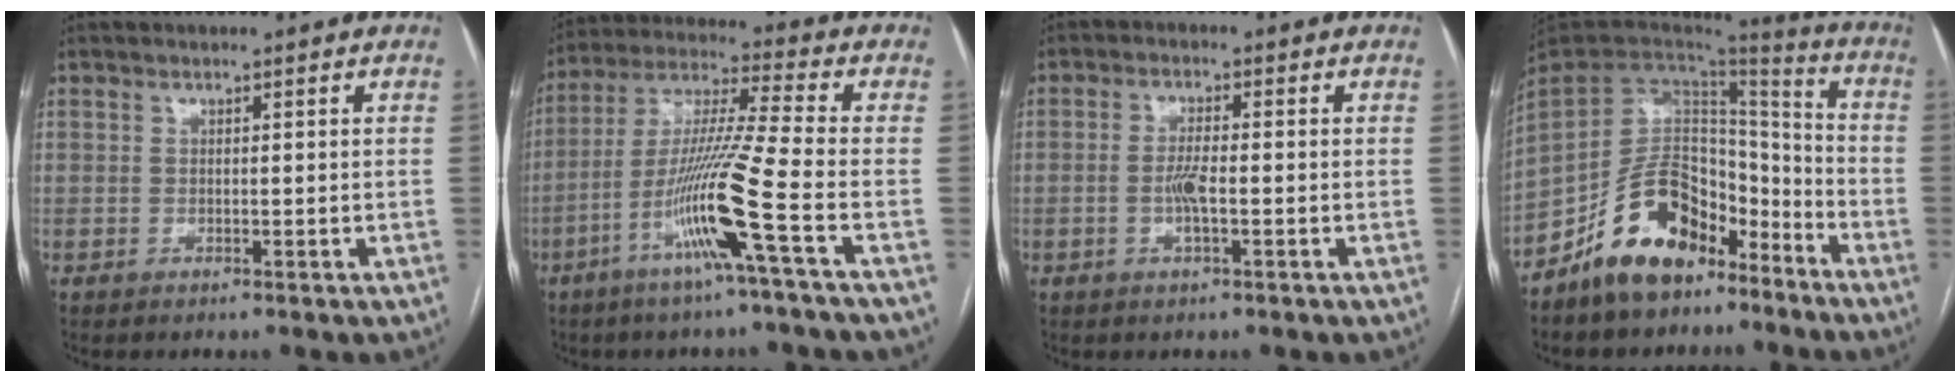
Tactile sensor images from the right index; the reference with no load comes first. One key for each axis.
{"total": 13.8, "fx": -5.7, "fy": -2.0, "fz": 12.4, "tx": -0.245, "ty": -0.007, "tz": -0.112}
{"total": 3.4, "fx": -0.8, "fy": 0.6, "fz": 3.2, "tx": -0.068, "ty": 0.000, "tz": -0.014}
{"total": 15.5, "fx": -10.1, "fy": 8.7, "fz": 7.9, "tx": -0.149, "ty": 0.038, "tz": -0.179}